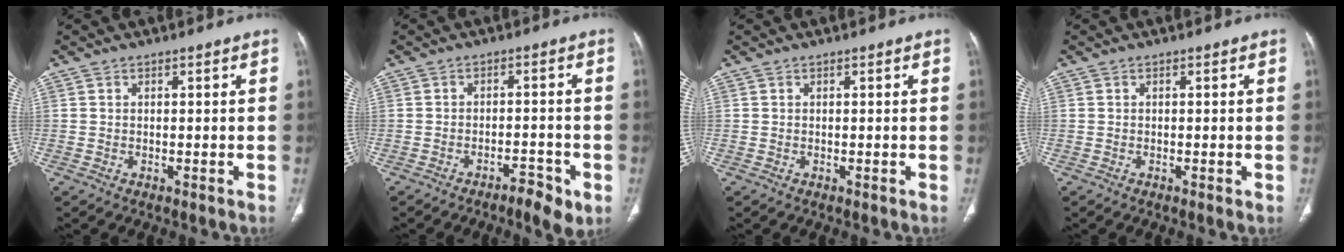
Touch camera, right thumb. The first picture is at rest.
{"total": 5.3, "force": [-3.0, 1.6, 4.1], "torque": [-0.060, 0.017, -0.040]}
{"total": 0.0}
{"total": 0.5, "force": [-0.1, 0.1, 0.5], "torque": [-0.011, -0.002, -0.001]}